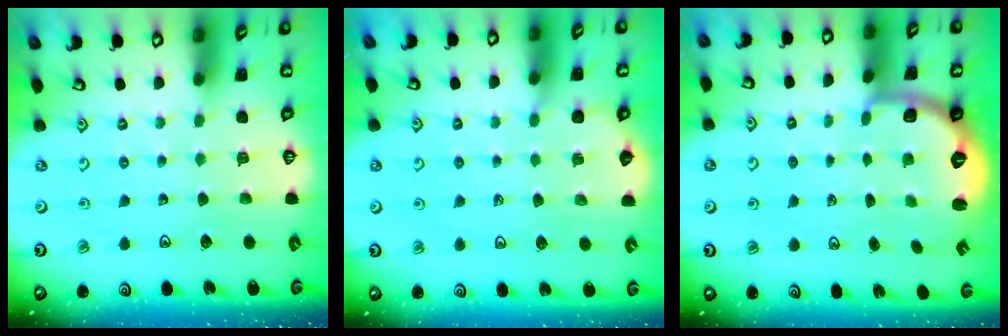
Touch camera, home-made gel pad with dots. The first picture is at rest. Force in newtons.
{"total": 2.4, "press": 2.4, "slide": 0.2}
{"total": 2.6, "press": 1.6, "slide": 2.1}